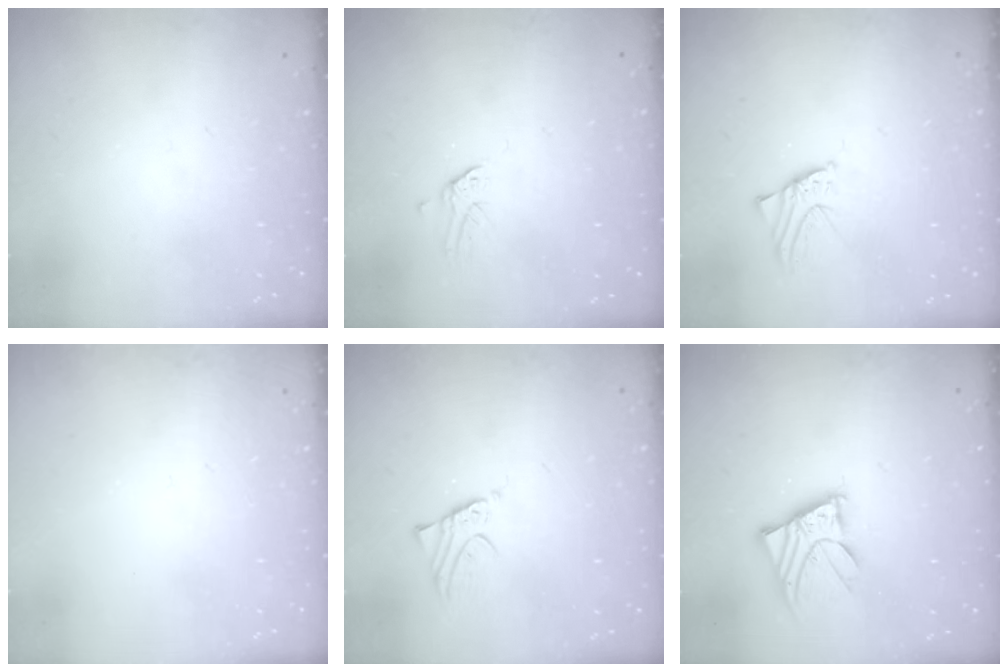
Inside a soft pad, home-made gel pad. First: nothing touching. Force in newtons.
{"total": 0.0}
{"total": 1.8, "press": 1.8, "slide": 0.1}
{"total": 0.0}
{"total": 2.0, "press": 2.0, "slide": 0.3}
{"total": 9.0, "press": 8.9, "slide": 1.0}